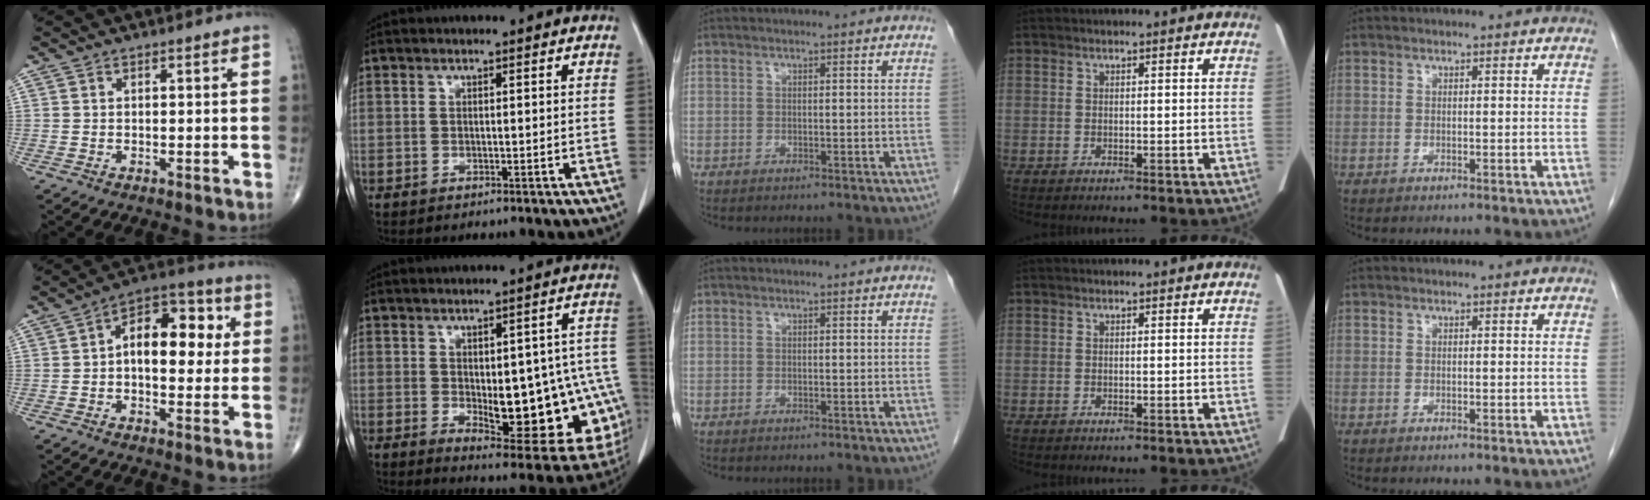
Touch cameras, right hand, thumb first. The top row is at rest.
{"thumb": {"total": 13.5, "force": [1.5, 7.7, 10.9], "torque": [-0.129, 0.027, 0.013]}, "index": {"total": 19.0, "force": [-3.0, 7.6, 17.2], "torque": [-0.150, 0.019, -0.011]}}